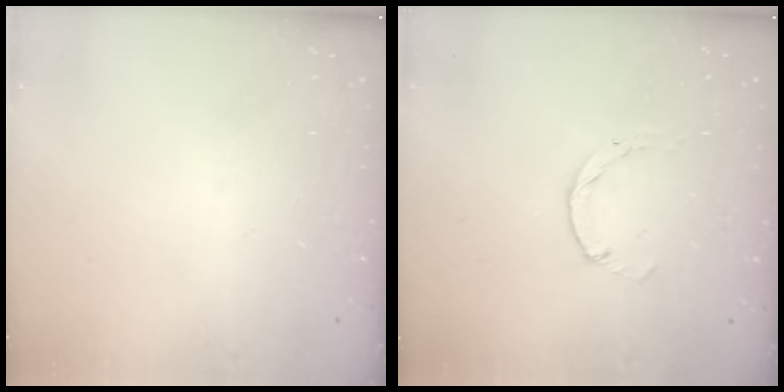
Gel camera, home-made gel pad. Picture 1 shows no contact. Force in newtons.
{"total": 0.0}